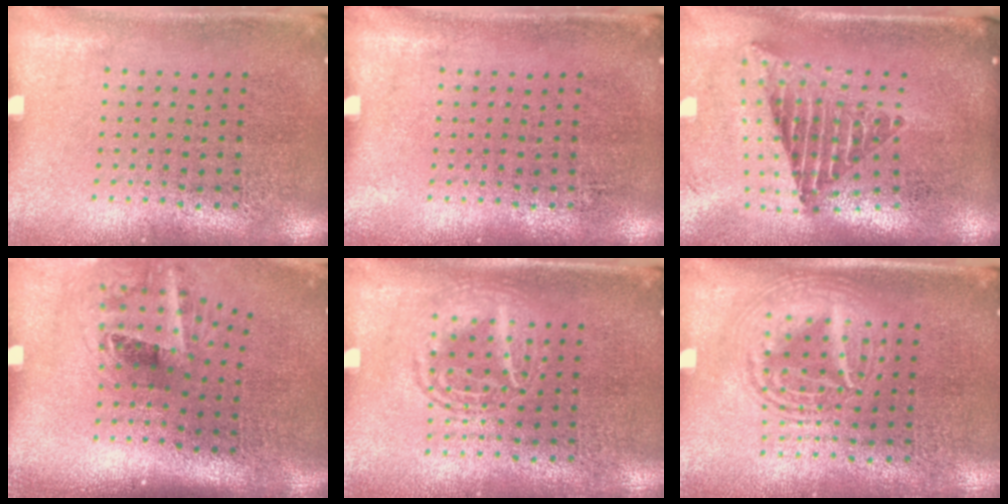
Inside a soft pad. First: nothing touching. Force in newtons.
{"total": 0.0}
{"total": 2.4, "press": 1.7, "slide": 1.8}
{"total": 2.1, "press": 1.3, "slide": 1.6}
{"total": 2.4, "press": 2.4, "slide": 0.2}
{"total": 2.9, "press": 2.8, "slide": 0.3}